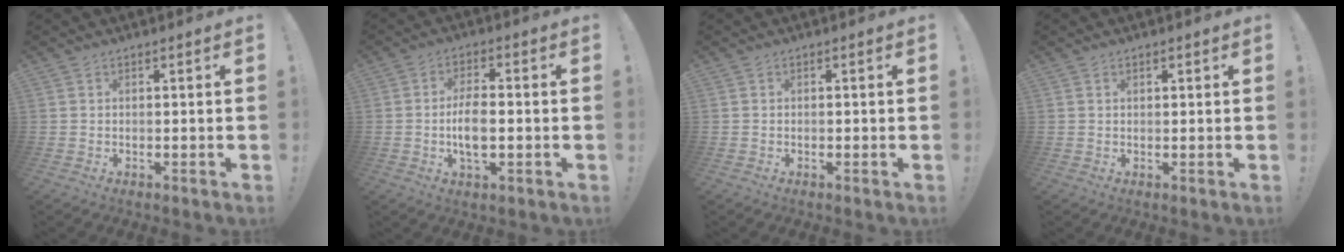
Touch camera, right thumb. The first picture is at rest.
{"total": 7.7, "force": [-1.4, 3.2, 6.8], "torque": [-0.143, -0.001, -0.027]}
{"total": 0.5, "force": [-0.4, 0.4, 0.0], "torque": [-0.008, 0.004, -0.005]}
{"total": 0.6, "force": [0.4, 0.3, 0.3], "torque": [0.002, -0.003, 0.006]}